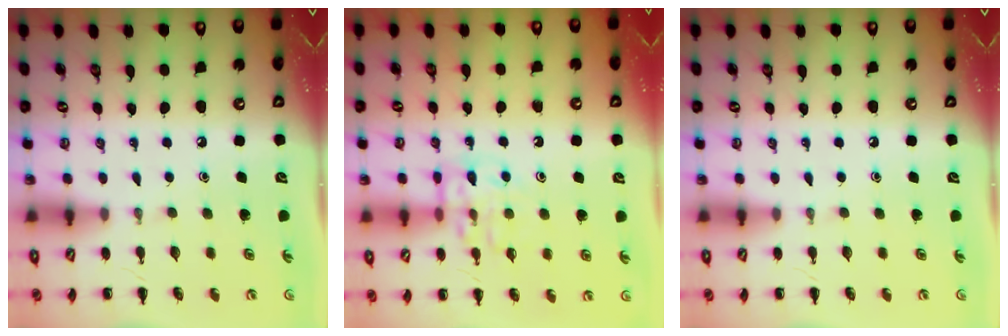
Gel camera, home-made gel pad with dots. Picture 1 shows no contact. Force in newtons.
{"total": 11.7, "press": 11.7, "slide": 1.2}
{"total": 0.0}